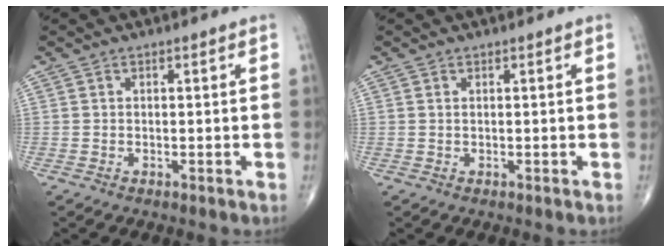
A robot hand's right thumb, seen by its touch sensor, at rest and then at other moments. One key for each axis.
{"total": 0.0}